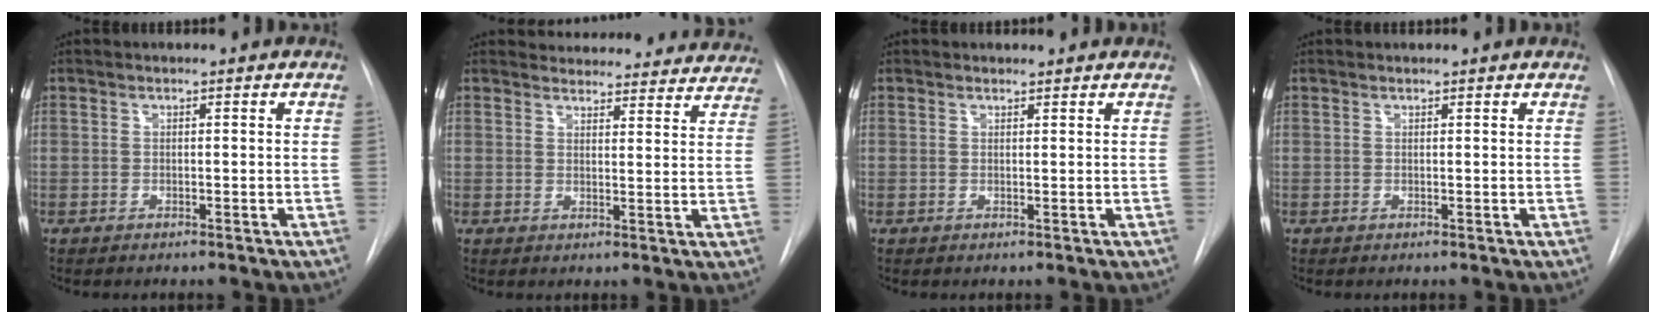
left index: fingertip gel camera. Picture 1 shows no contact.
{"total": 20.1, "force": [19.2, 5.1, 3.3], "torque": [-0.037, -0.034, 0.215]}
{"total": 0.6, "force": [0.5, 0.2, -0.1], "torque": [-0.006, -0.001, 0.008]}
{"total": 1.2, "force": [1.1, 0.2, 0.2], "torque": [-0.011, 0.014, 0.013]}